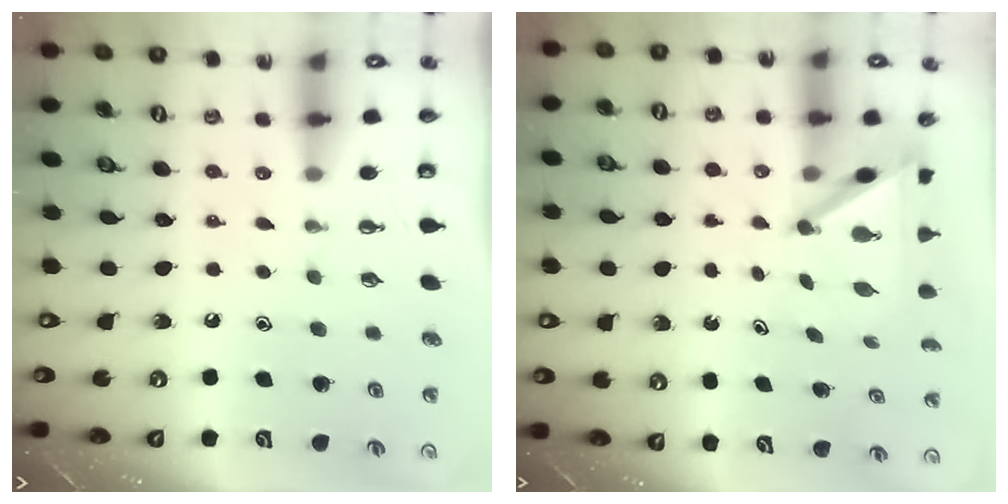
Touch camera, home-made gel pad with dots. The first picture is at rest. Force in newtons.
{"total": 5.9, "press": 5.9, "slide": 0.1}